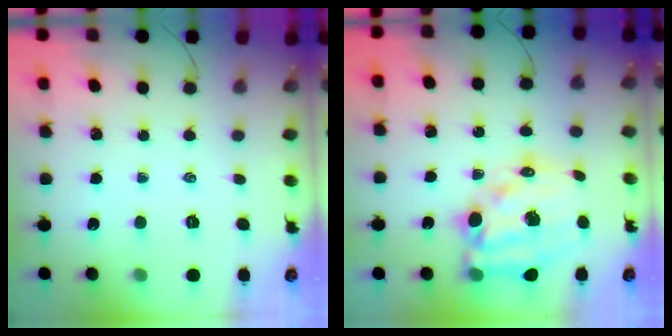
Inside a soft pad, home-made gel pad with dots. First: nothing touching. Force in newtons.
{"total": 17.4, "press": 17.0, "slide": 4.0}